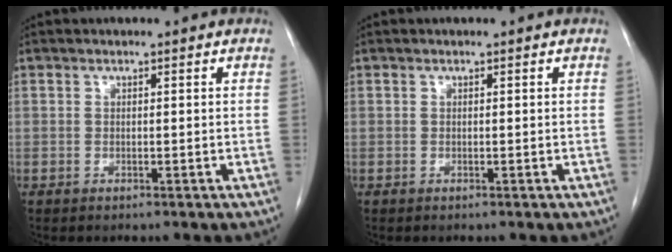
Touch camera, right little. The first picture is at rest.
{"total": 0.0}